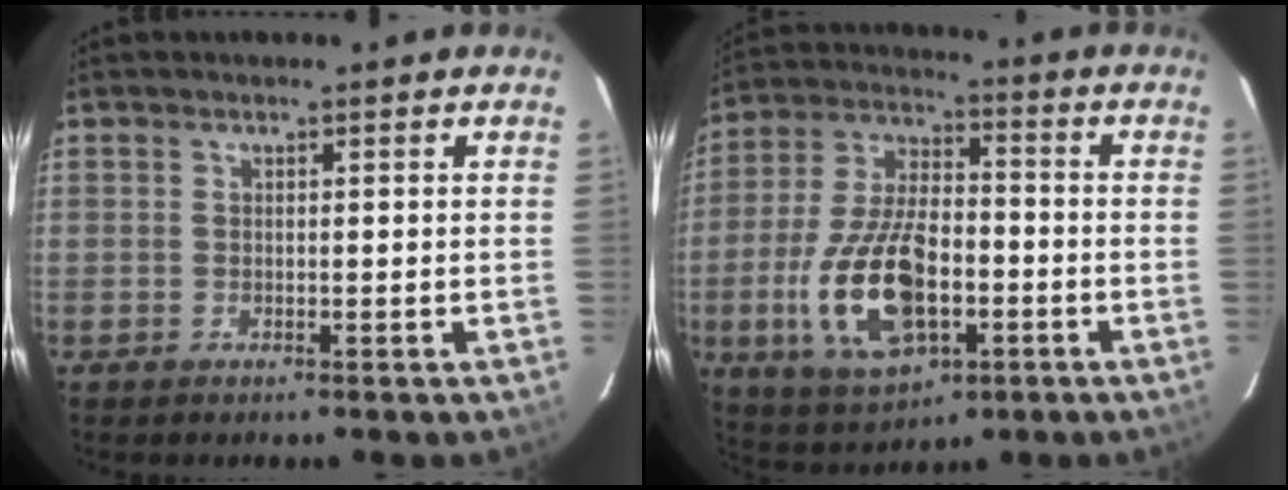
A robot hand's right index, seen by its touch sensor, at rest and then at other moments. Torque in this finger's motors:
{"motor_torque": [2.14, 0.00, 1.05, 0.21]}